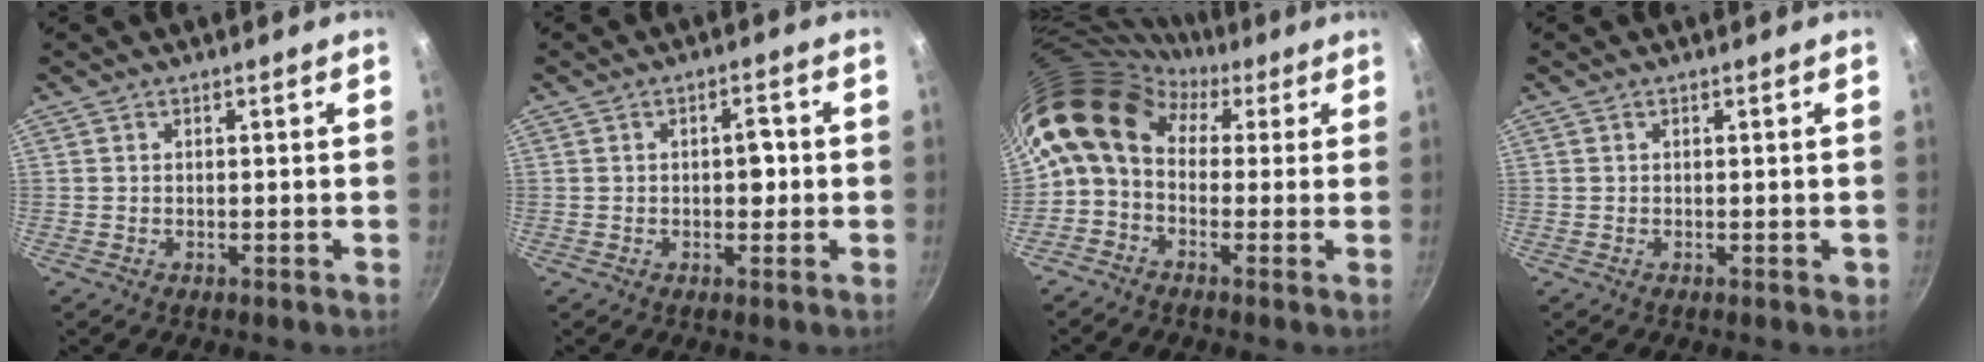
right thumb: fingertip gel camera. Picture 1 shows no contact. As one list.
[{"total": 3.3, "force": [-0.1, 1.9, 2.7], "torque": [-0.021, 0.010, -0.001]}, {"total": 14.4, "force": [3.1, 10.6, 9.2], "torque": [-0.172, 0.030, 0.027]}, {"total": 0.8, "force": [-0.2, 0.4, 0.6], "torque": [-0.005, 0.001, -0.002]}]